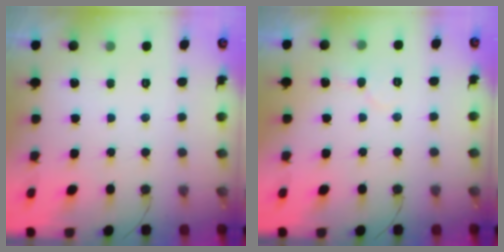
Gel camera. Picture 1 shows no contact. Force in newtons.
{"total": 5.1, "press": 5.0, "slide": 0.5}